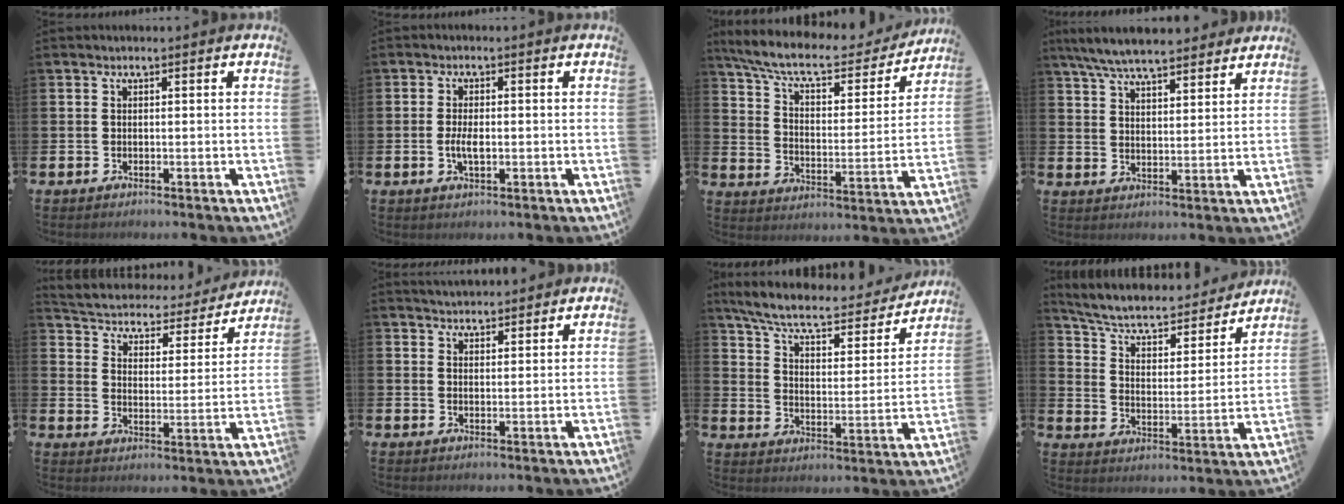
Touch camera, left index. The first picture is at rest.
{"total": 2.9, "force": [-0.3, 1.3, 2.5], "torque": [-0.045, 0.001, -0.007]}
{"total": 9.4, "force": [8.1, 2.3, 4.2], "torque": [-0.110, -0.051, 0.136]}
{"total": 7.3, "force": [6.9, 1.2, 2.2], "torque": [-0.070, -0.023, 0.127]}
{"total": 3.9, "force": [3.6, 1.5, 0.6], "torque": [-0.038, -0.033, 0.052]}
{"total": 3.4, "force": [3.4, 0.6, -0.2], "torque": [-0.002, -0.016, 0.062]}
{"total": 8.0, "force": [7.1, 1.7, 3.3], "torque": [-0.091, -0.050, 0.115]}
{"total": 6.4, "force": [5.6, 2.0, 2.3], "torque": [-0.078, -0.042, 0.090]}